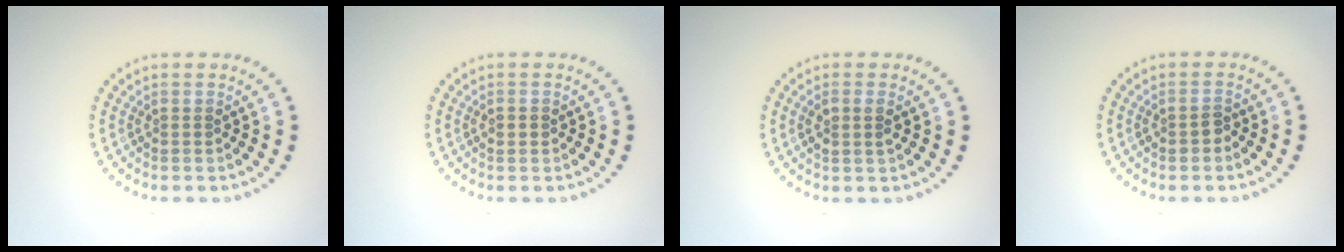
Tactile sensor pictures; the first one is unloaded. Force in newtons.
{"total": 1.1, "press": 1.1, "slide": 0.1}
{"total": 1.6, "press": 1.4, "slide": 0.6}
{"total": 1.2, "press": 1.1, "slide": 0.3}